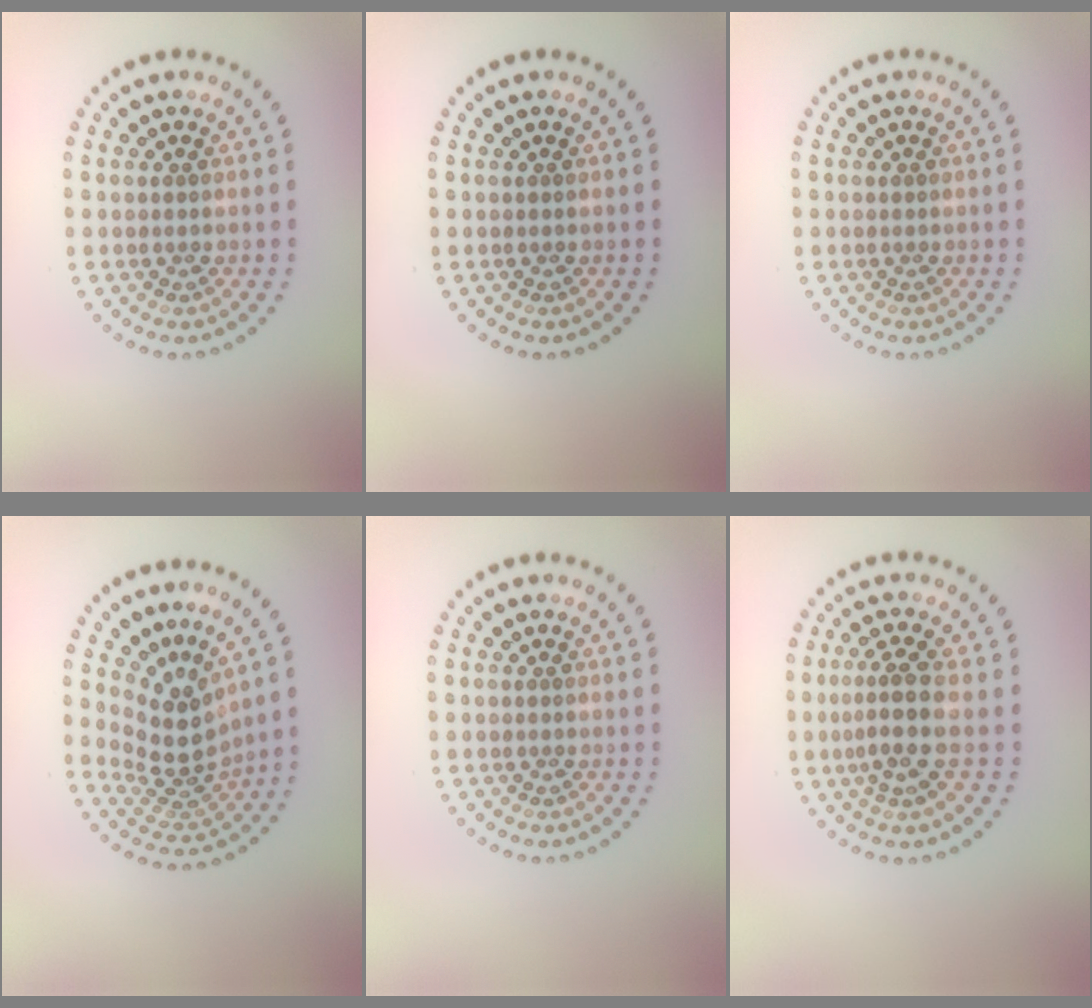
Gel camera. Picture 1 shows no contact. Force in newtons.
{"total": 0.0}
{"total": 0.0}
{"total": 4.1, "press": 2.7, "slide": 3.0}
{"total": 0.0}
{"total": 3.3, "press": 2.5, "slide": 2.1}